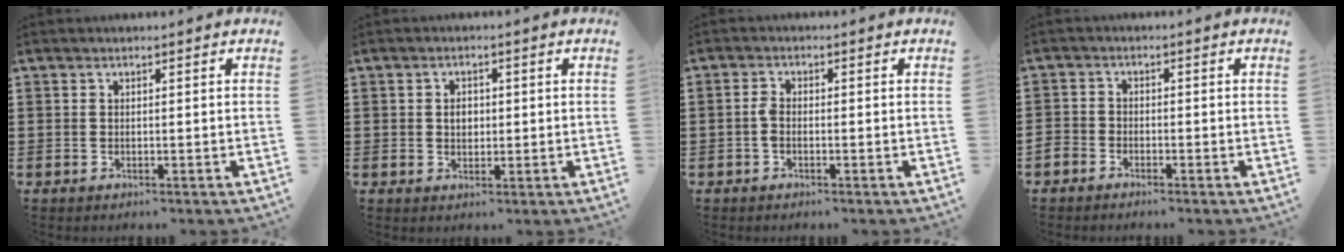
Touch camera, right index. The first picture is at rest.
{"total": 2.1, "force": [0.1, 1.5, 1.4], "torque": [-0.022, 0.003, -0.001]}
{"total": 2.0, "force": [-0.5, 1.0, 1.7], "torque": [-0.049, -0.004, -0.015]}
{"total": 2.1, "force": [-2.0, 0.7, 0.0], "torque": [-0.005, 0.002, -0.043]}